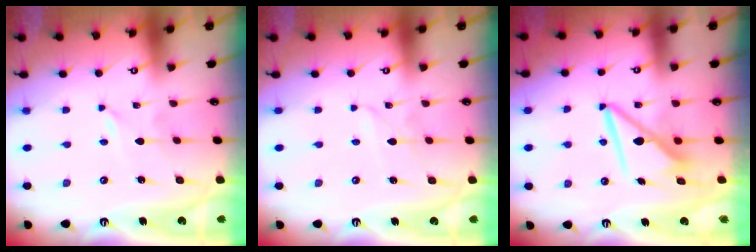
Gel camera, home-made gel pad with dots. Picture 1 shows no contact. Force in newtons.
{"total": 2.3, "press": 2.3, "slide": 0.3}
{"total": 8.9, "press": 8.9, "slide": 0.8}